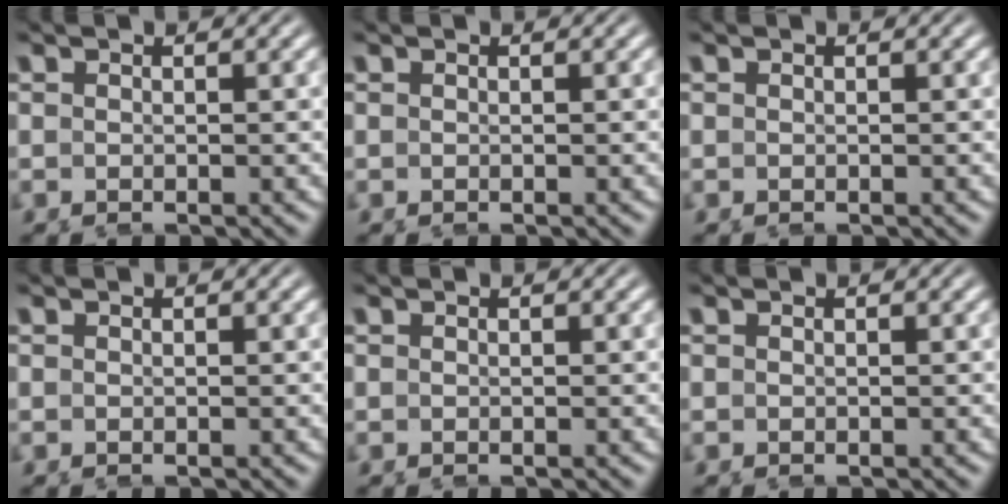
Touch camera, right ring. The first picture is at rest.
{"total": 0.0}
{"total": 0.0}
{"total": 0.0}
{"total": 0.0}
{"total": 0.0}